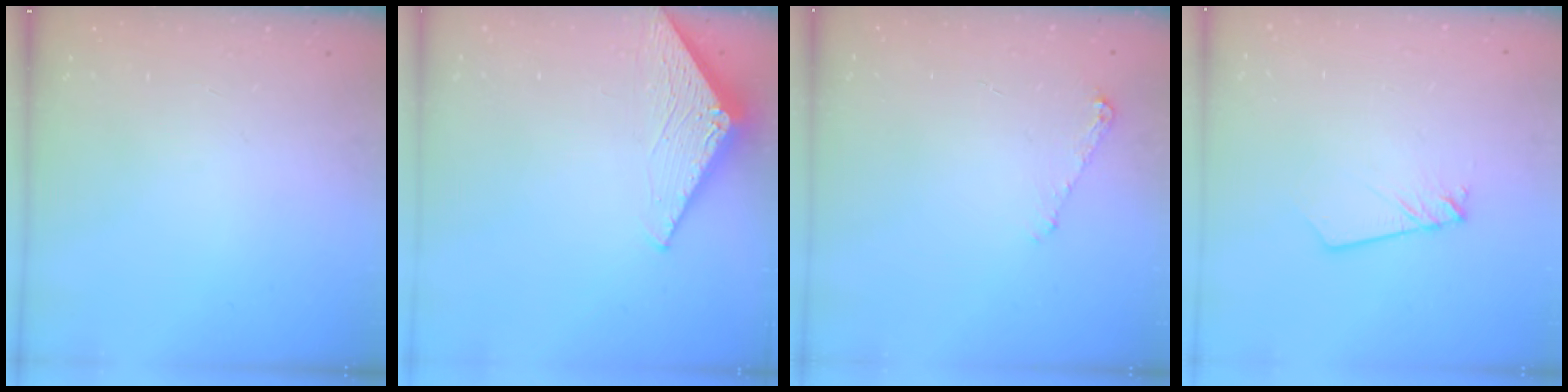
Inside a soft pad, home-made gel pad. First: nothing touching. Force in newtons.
{"total": 3.1, "press": 3.1, "slide": 0.2}
{"total": 5.3, "press": 5.2, "slide": 0.6}
{"total": 1.9, "press": 1.9, "slide": 0.2}